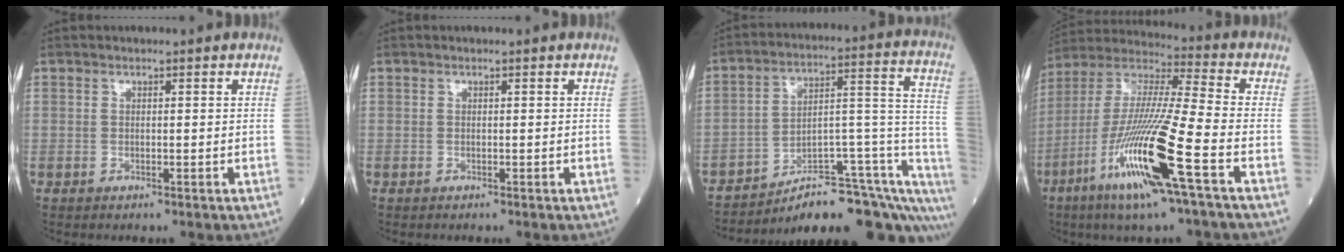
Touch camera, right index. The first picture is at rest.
{"total": 0.0}
{"total": 21.0, "force": [-16.8, 4.5, 11.8], "torque": [-0.070, 0.063, -0.231]}
{"total": 18.8, "force": [-8.1, 0.2, 16.9], "torque": [-0.368, -0.034, -0.161]}